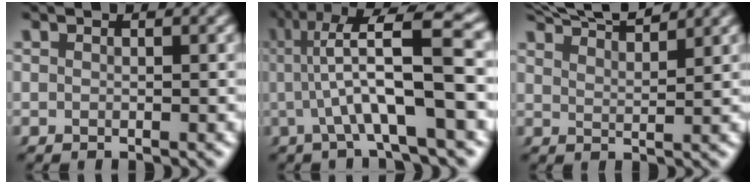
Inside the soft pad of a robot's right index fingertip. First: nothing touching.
{"total": 9.9, "force": [2.2, 3.0, 9.2], "torque": [-0.134, 0.026, 0.024]}
{"total": 6.1, "force": [5.6, 0.9, 2.2], "torque": [-0.040, 0.009, 0.093]}